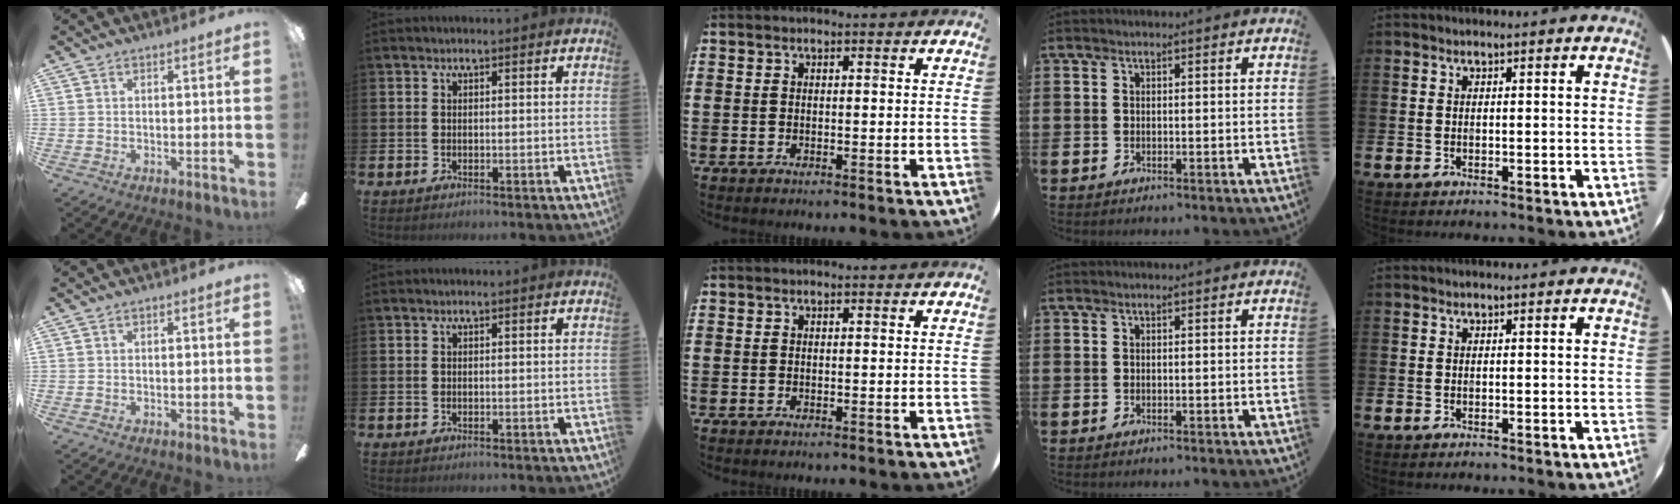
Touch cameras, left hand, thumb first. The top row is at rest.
{}